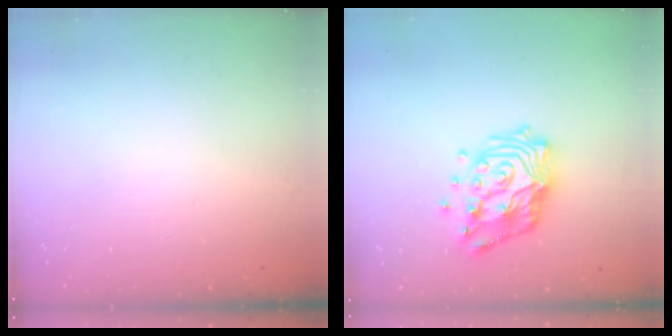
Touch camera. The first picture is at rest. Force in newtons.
{"total": 15.7, "press": 15.7, "slide": 1.4}